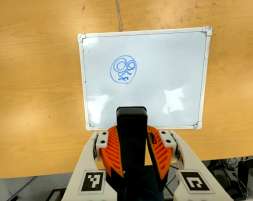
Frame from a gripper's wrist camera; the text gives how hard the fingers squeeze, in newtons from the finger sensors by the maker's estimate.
{"total": 9.2, "left": 7.7, "right": 10.8}